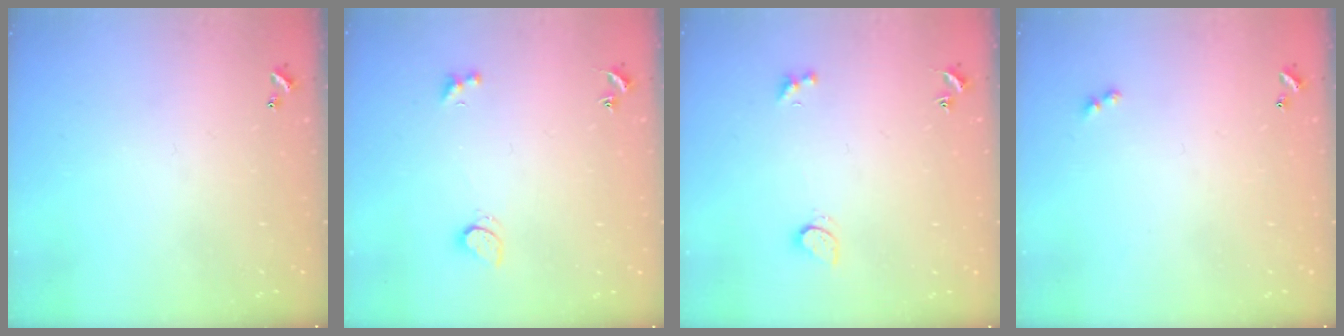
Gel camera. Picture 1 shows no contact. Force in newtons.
{"total": 2.5, "press": 2.4, "slide": 0.8}
{"total": 1.8, "press": 1.7, "slide": 0.6}
{"total": 2.5, "press": 2.4, "slide": 0.5}